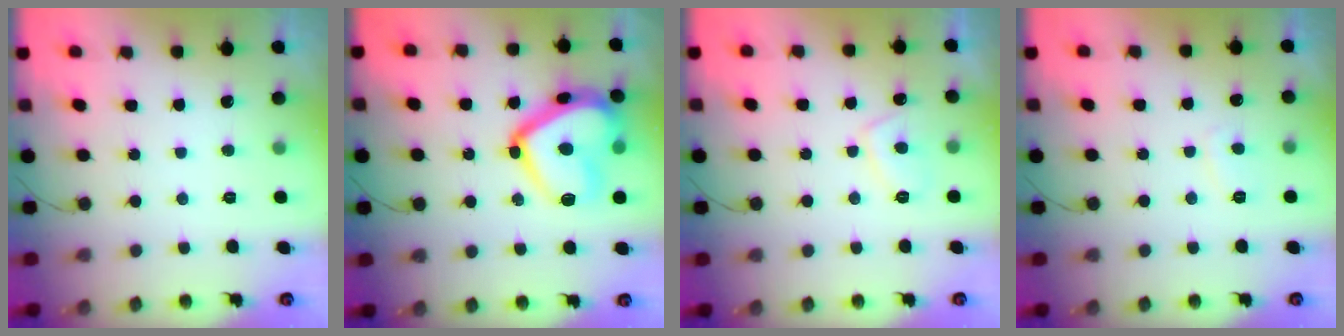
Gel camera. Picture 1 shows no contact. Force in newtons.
{"total": 21.4, "press": 21.3, "slide": 1.8}
{"total": 3.9, "press": 3.8, "slide": 1.0}
{"total": 2.7, "press": 2.6, "slide": 0.7}